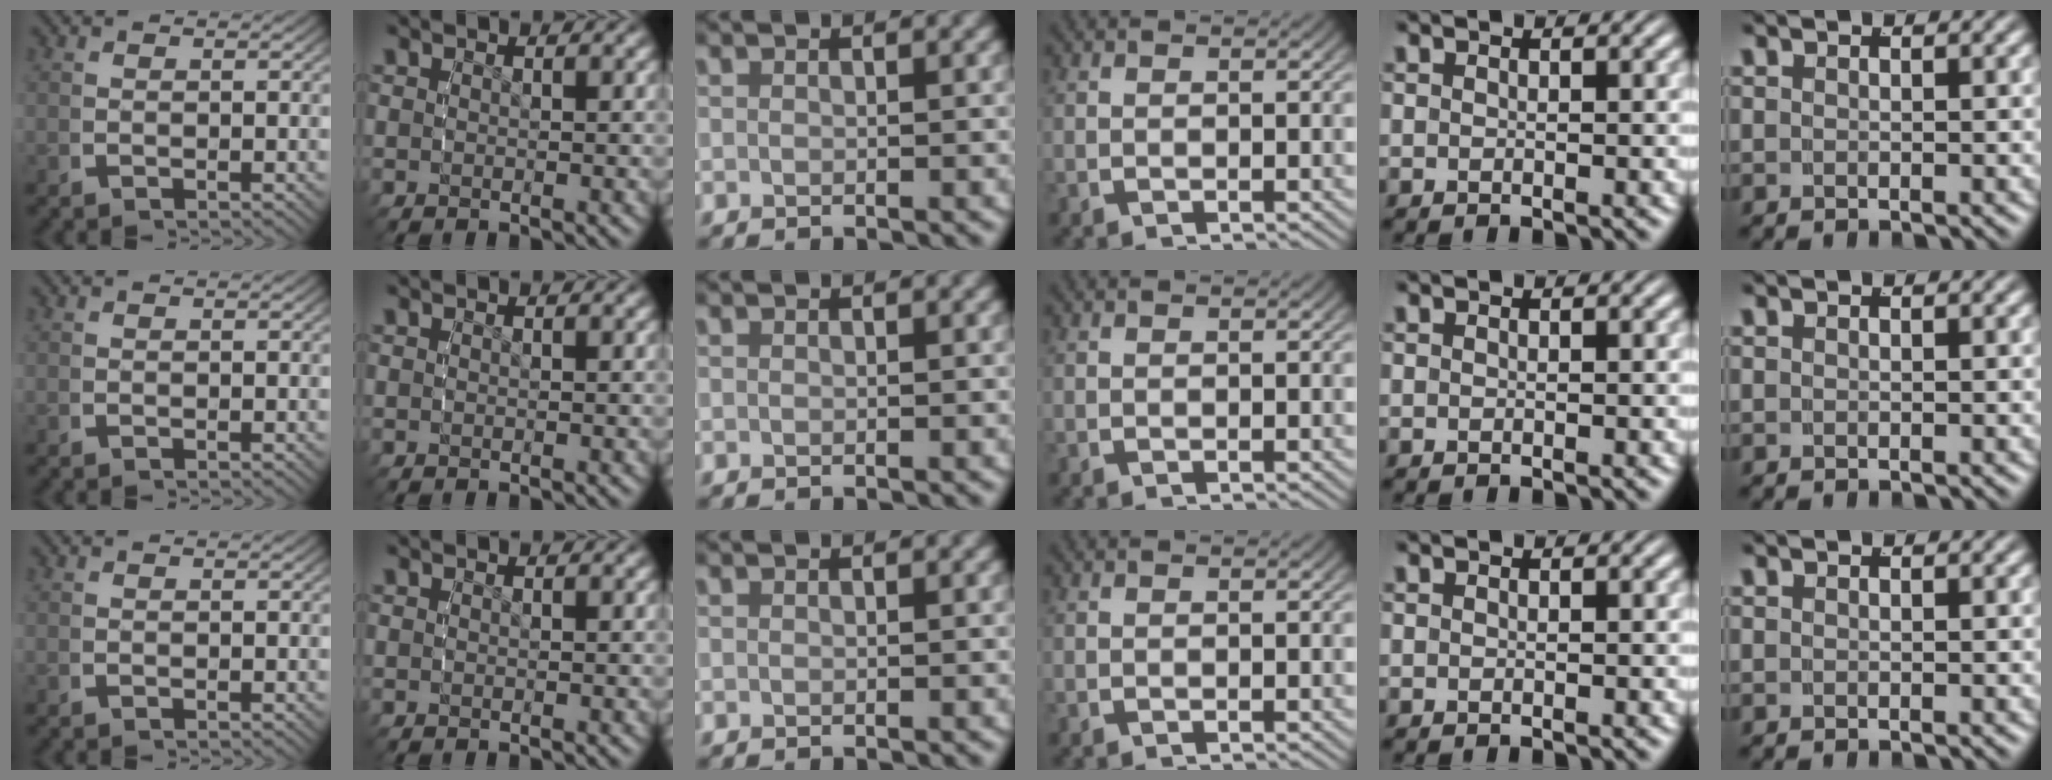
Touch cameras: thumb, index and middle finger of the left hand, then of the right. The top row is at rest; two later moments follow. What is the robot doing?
{"motion": "reach", "object": "markers"}